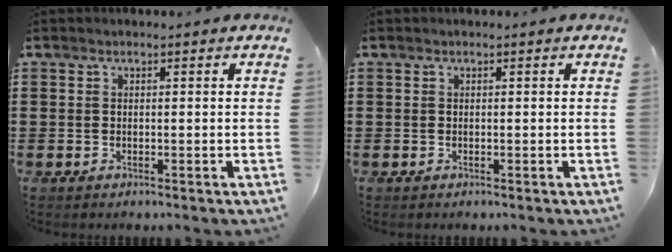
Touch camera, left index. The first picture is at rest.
{"total": 0.0}